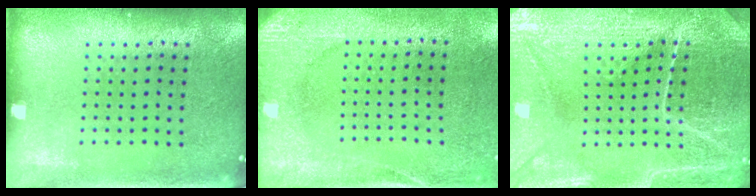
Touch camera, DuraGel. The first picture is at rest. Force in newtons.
{"total": 2.7, "press": 2.2, "slide": 1.5}
{"total": 4.3, "press": 4.2, "slide": 1.0}